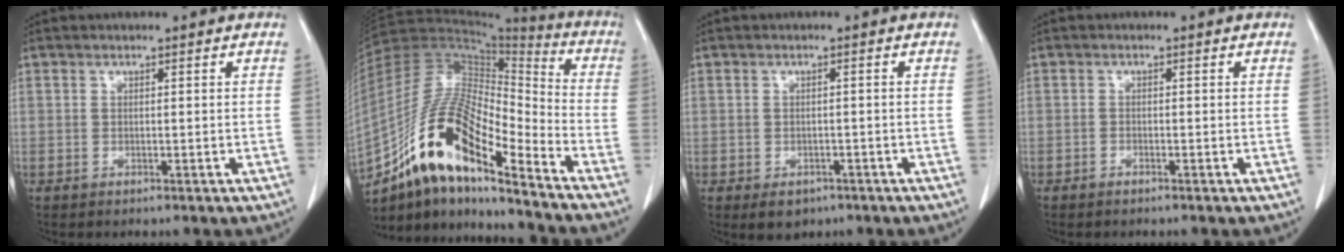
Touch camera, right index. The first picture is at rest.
{"total": 17.6, "force": [-11.5, 4.0, 12.7], "torque": [-0.245, 0.022, -0.203]}
{"total": 3.3, "force": [-1.9, 2.4, 1.3], "torque": [-0.011, 0.002, -0.016]}
{"total": 0.7, "force": [-0.6, 0.2, 0.3], "torque": [-0.007, 0.000, -0.011]}